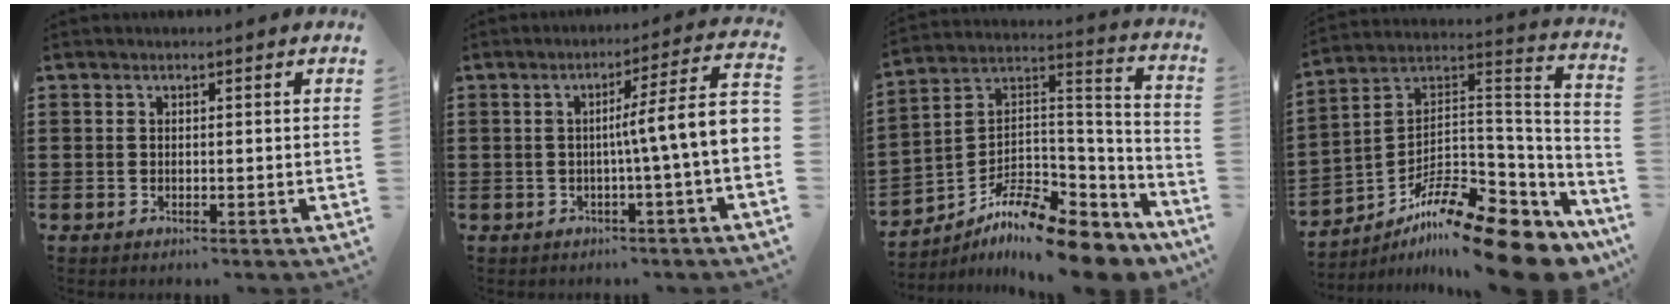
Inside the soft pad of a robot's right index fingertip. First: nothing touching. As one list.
[{"total": 8.1, "force": [-0.3, -0.2, 8.1], "torque": [-0.139, -0.018, -0.009]}, {"total": 11.6, "force": [-9.4, 3.1, 6.0], "torque": [-0.103, 0.025, -0.178]}, {"total": 15.0, "force": [-11.1, 3.7, 9.5], "torque": [-0.146, 0.029, -0.194]}]